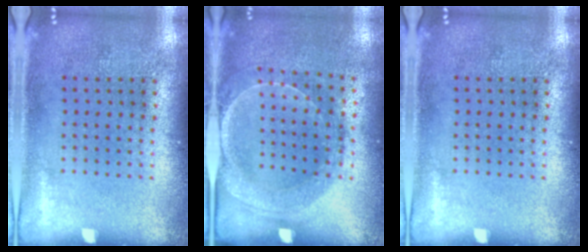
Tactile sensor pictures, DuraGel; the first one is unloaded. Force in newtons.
{"total": 1.5, "press": 1.5, "slide": 0.3}
{"total": 0.0}